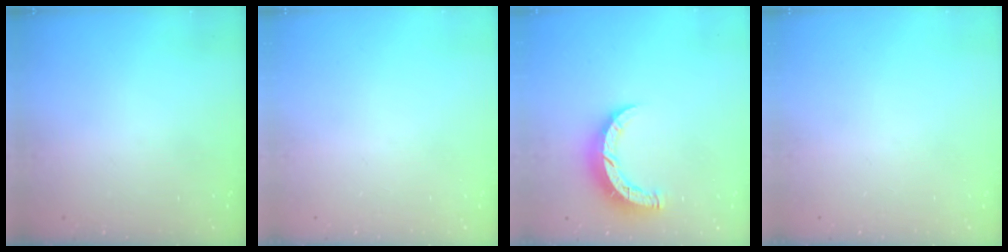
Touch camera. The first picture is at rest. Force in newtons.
{"total": 0.0}
{"total": 7.9, "press": 7.9, "slide": 0.5}
{"total": 0.0}